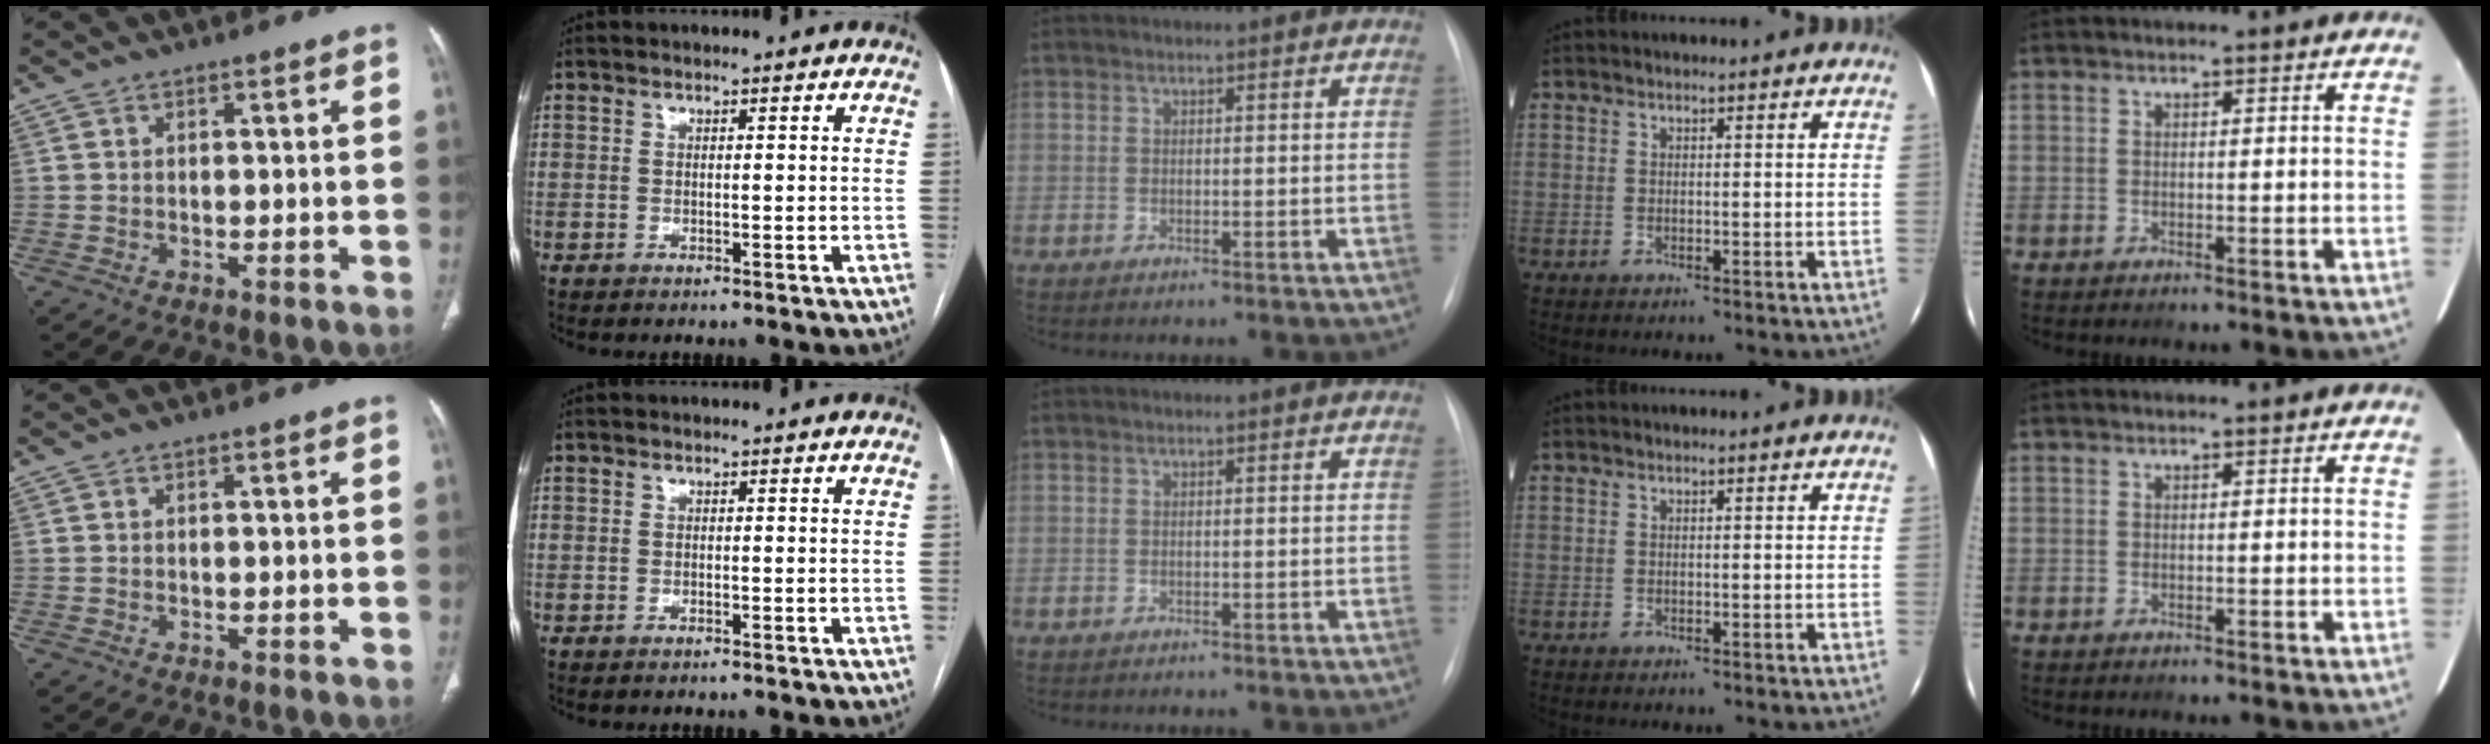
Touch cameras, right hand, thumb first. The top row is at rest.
{"middle": {"total": 0.8, "force": [-0.8, 0.3, 0.2], "torque": [-0.007, -0.001, -0.011]}}